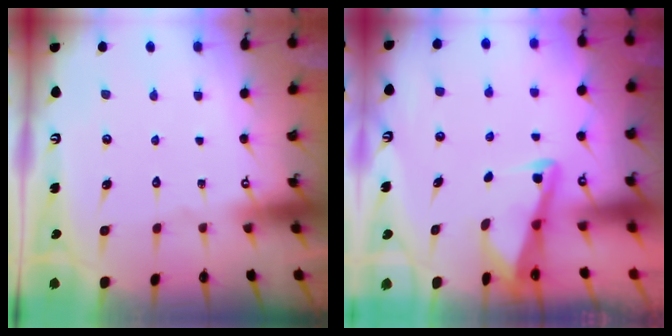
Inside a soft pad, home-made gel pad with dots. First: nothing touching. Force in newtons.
{"total": 2.9, "press": 2.9, "slide": 0.4}